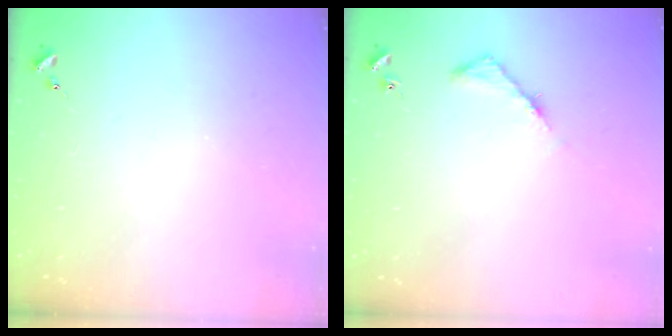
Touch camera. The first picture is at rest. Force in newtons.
{"total": 4.3, "press": 4.3, "slide": 0.4}